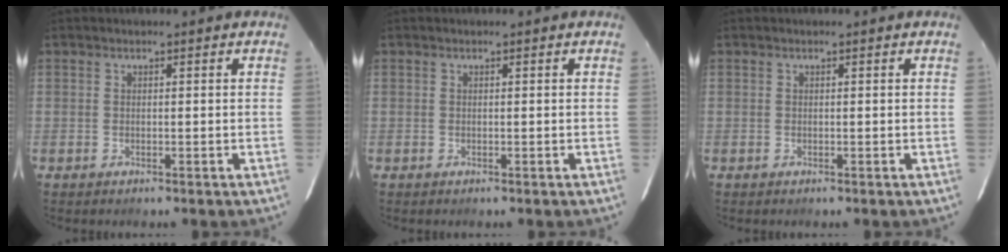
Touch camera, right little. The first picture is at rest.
{"total": 0.0}
{"total": 0.0}